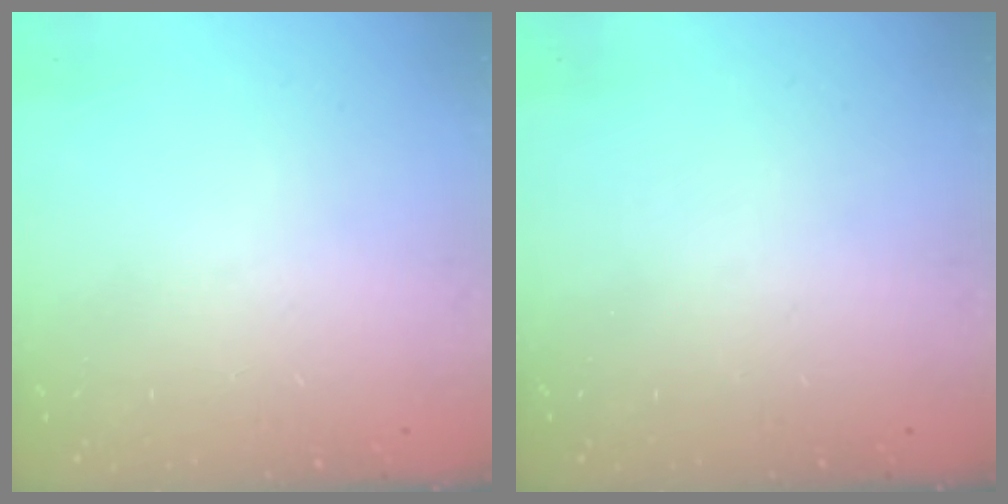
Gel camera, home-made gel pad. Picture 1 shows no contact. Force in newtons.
{"total": 0.0}